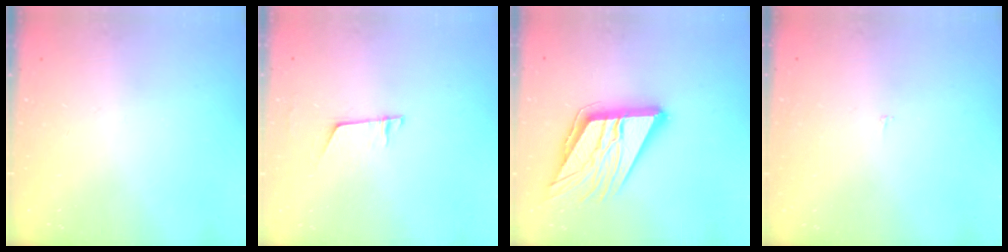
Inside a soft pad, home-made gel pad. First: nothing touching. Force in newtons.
{"total": 5.0, "press": 5.0, "slide": 0.4}
{"total": 17.3, "press": 17.1, "slide": 2.7}
{"total": 2.3, "press": 2.3, "slide": 0.2}